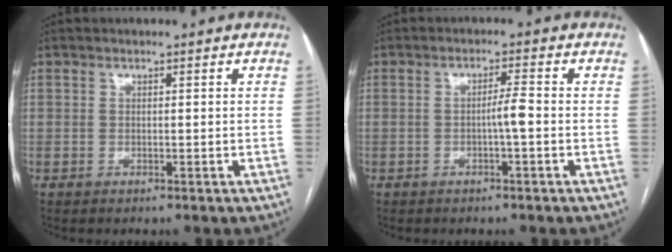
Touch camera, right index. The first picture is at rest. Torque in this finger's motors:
{"motor_torque": [0.48, -0.08, 0.25, 0.06]}